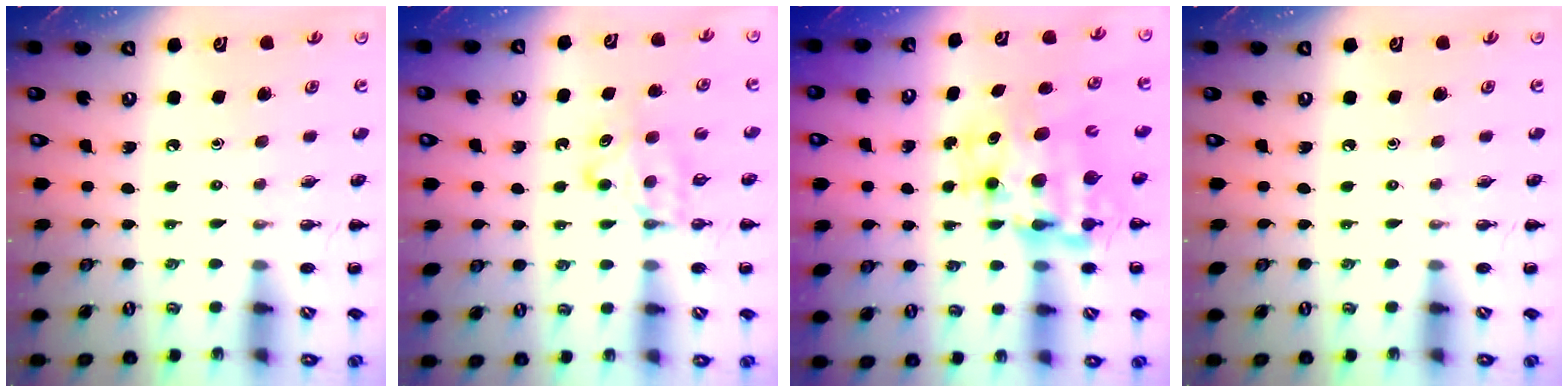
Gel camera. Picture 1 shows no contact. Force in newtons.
{"total": 6.0, "press": 6.0, "slide": 0.7}
{"total": 10.3, "press": 10.0, "slide": 2.8}
{"total": 0.0}